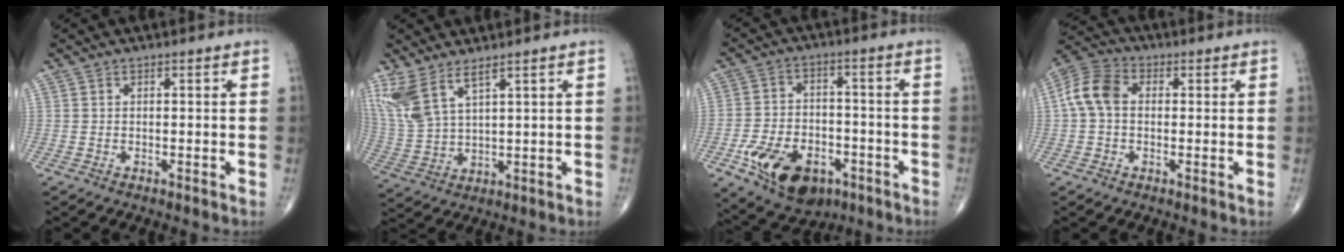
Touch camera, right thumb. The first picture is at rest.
{"total": 9.3, "force": [6.0, 3.0, 6.4], "torque": [-0.153, -0.024, 0.142]}
{"total": 15.0, "force": [-6.8, 9.5, 9.5], "torque": [-0.144, 0.028, -0.104]}
{"total": 8.1, "force": [0.5, 5.8, 5.6], "torque": [-0.112, 0.027, -0.001]}